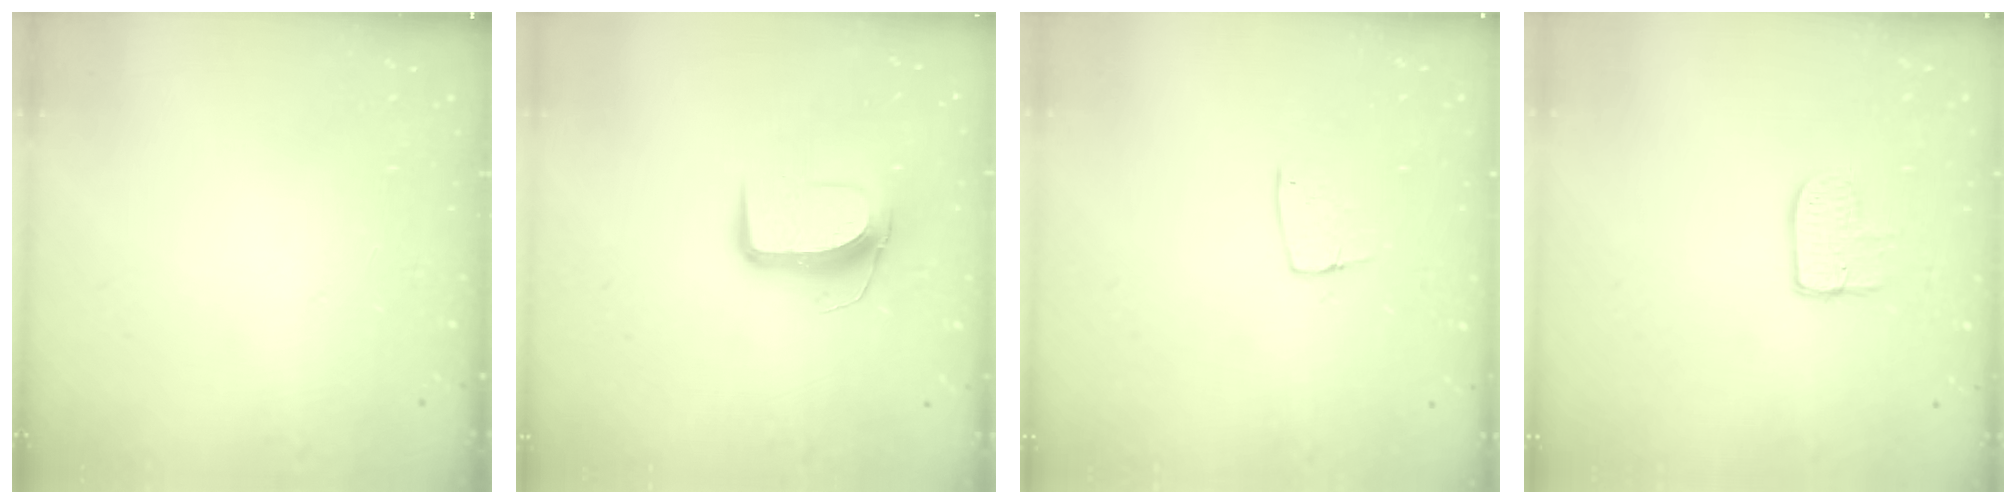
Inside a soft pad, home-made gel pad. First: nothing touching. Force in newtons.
{"total": 9.9, "press": 9.9, "slide": 0.6}
{"total": 6.5, "press": 6.5, "slide": 0.4}
{"total": 7.4, "press": 7.4, "slide": 0.2}